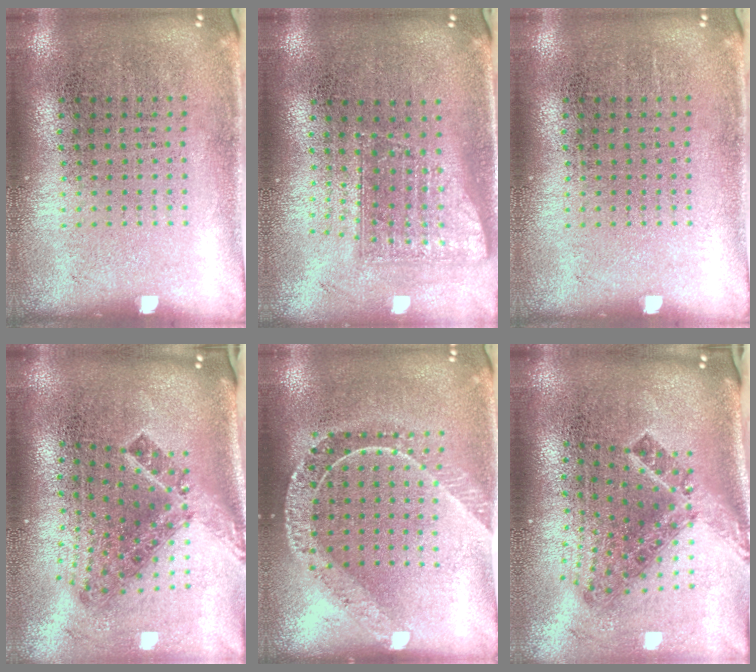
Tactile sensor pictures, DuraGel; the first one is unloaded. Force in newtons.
{"total": 1.7, "press": 1.2, "slide": 1.1}
{"total": 0.0}
{"total": 2.0, "press": 1.3, "slide": 1.6}
{"total": 1.8, "press": 1.5, "slide": 0.9}
{"total": 2.0, "press": 1.3, "slide": 1.6}